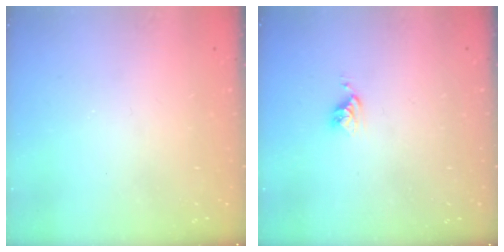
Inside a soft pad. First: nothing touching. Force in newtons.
{"total": 4.3, "press": 4.3, "slide": 0.6}